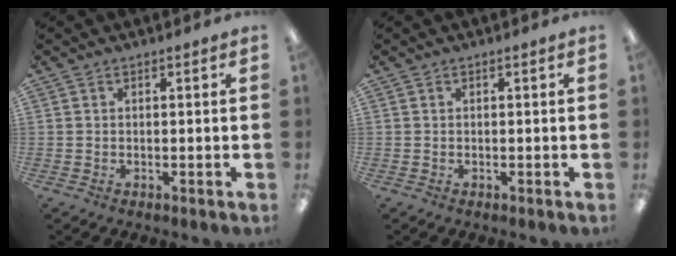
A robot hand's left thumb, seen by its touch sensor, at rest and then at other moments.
{"total": 0.0}